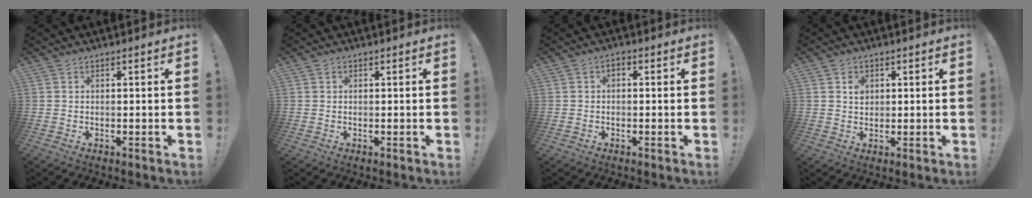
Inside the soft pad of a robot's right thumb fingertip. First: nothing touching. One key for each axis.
{"total": 0.0}
{"total": 1.3, "fx": -0.7, "fy": 0.6, "fz": 0.9, "tx": -0.016, "ty": 0.006, "tz": -0.013}
{"total": 3.0, "fx": 1.0, "fy": 2.6, "fz": 1.2, "tx": -0.009, "ty": -0.003, "tz": 0.014}